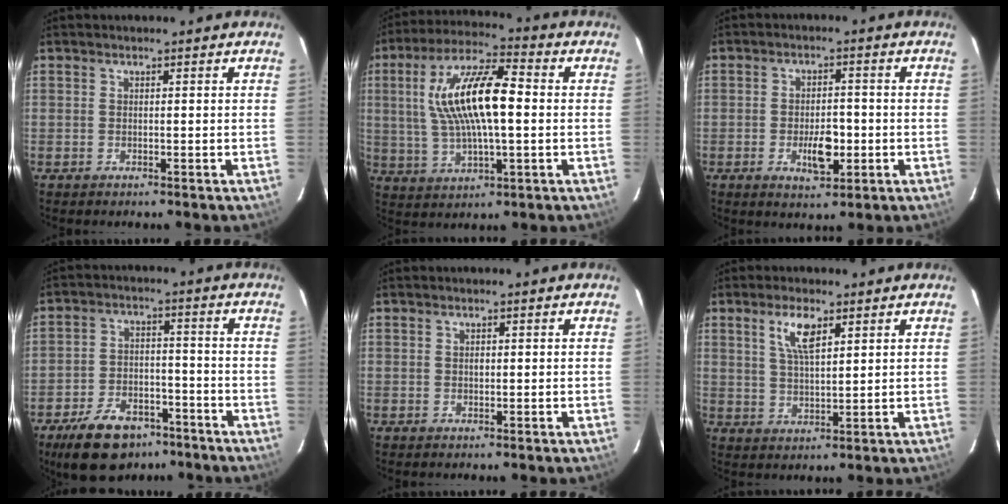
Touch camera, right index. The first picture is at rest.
{"total": 15.8, "force": [1.6, 4.9, 14.9], "torque": [-0.285, 0.017, 0.031]}
{"total": 6.4, "force": [-1.8, 3.1, 5.2], "torque": [-0.093, 0.000, -0.023]}
{"total": 13.8, "force": [-9.5, 7.5, 6.6], "torque": [-0.151, 0.006, -0.143]}
{"total": 0.6, "force": [0.2, 0.5, 0.4], "torque": [-0.005, 0.003, 0.004]}
{"total": 5.9, "force": [3.1, 2.0, 4.6], "torque": [-0.085, 0.005, 0.063]}